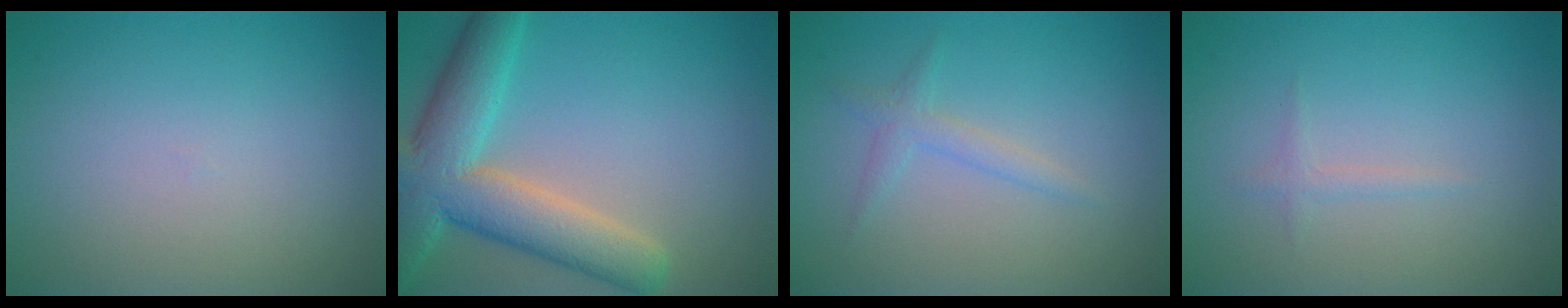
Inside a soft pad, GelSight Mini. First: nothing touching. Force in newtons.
{"total": 8.5, "press": 8.4, "slide": 0.6}
{"total": 1.5, "press": 1.5, "slide": 0.1}
{"total": 0.8, "press": 0.8, "slide": 0.1}